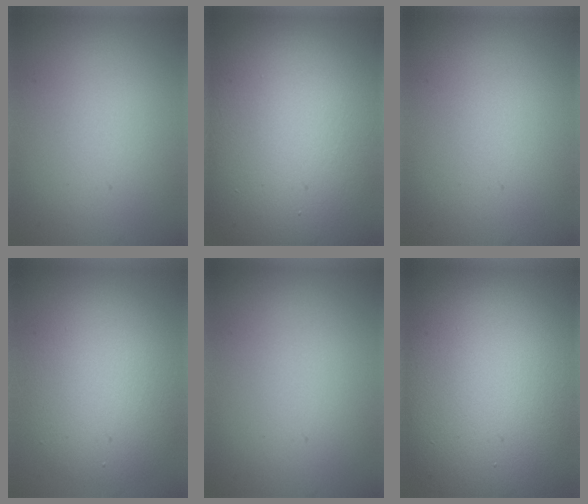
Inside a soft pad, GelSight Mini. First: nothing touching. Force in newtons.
{"total": 20.0, "press": 20.0, "slide": 0.9}
{"total": 0.0}
{"total": 6.8, "press": 6.8, "slide": 0.3}
{"total": 0.0}
{"total": 15.6, "press": 15.6, "slide": 1.1}